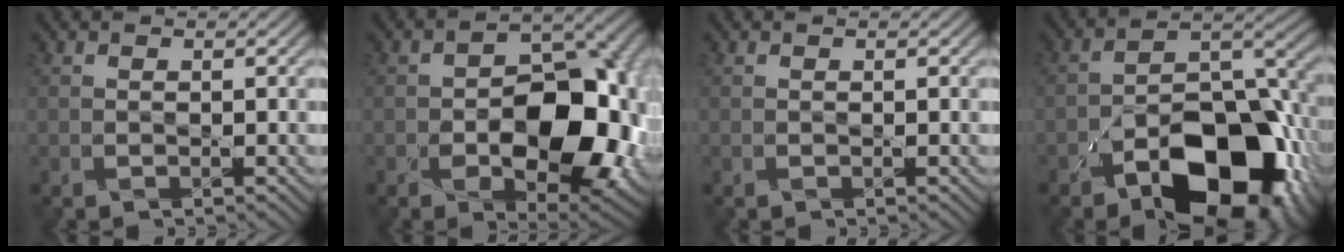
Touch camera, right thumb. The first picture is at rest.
{"total": 13.9, "force": [-3.0, 8.5, 10.7], "torque": [-0.133, -0.019, -0.037]}
{"total": 0.0}
{"total": 15.8, "force": [-8.7, 7.7, 10.7], "torque": [-0.154, -0.011, -0.148]}